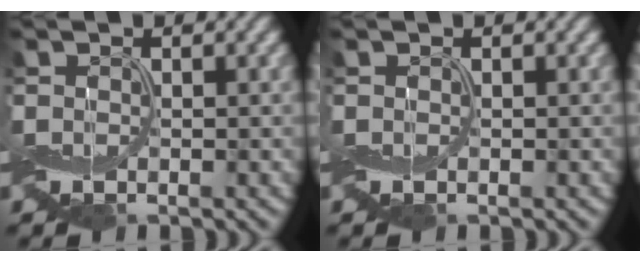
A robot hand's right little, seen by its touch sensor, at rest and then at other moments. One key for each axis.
{"total": 0.0}